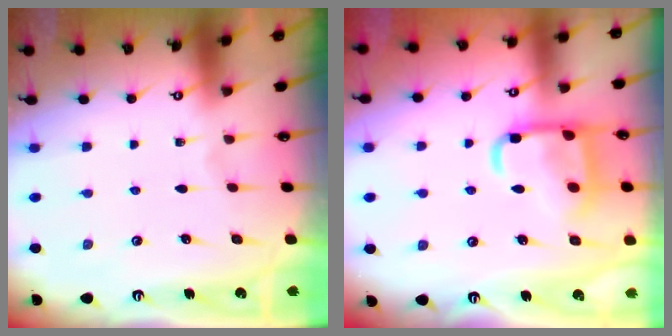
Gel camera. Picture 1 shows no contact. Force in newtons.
{"total": 14.8, "press": 14.7, "slide": 1.3}